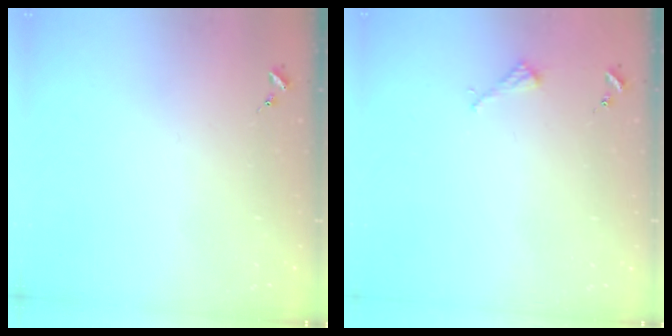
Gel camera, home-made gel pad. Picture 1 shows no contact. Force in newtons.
{"total": 2.2, "press": 2.2, "slide": 0.2}